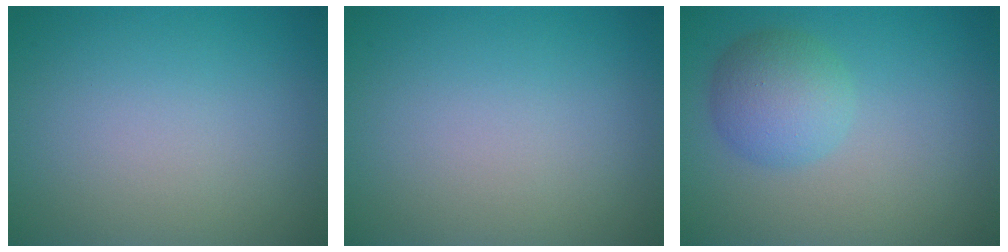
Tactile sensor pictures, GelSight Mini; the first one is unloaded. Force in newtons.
{"total": 0.0}
{"total": 3.8, "press": 3.8, "slide": 0.1}